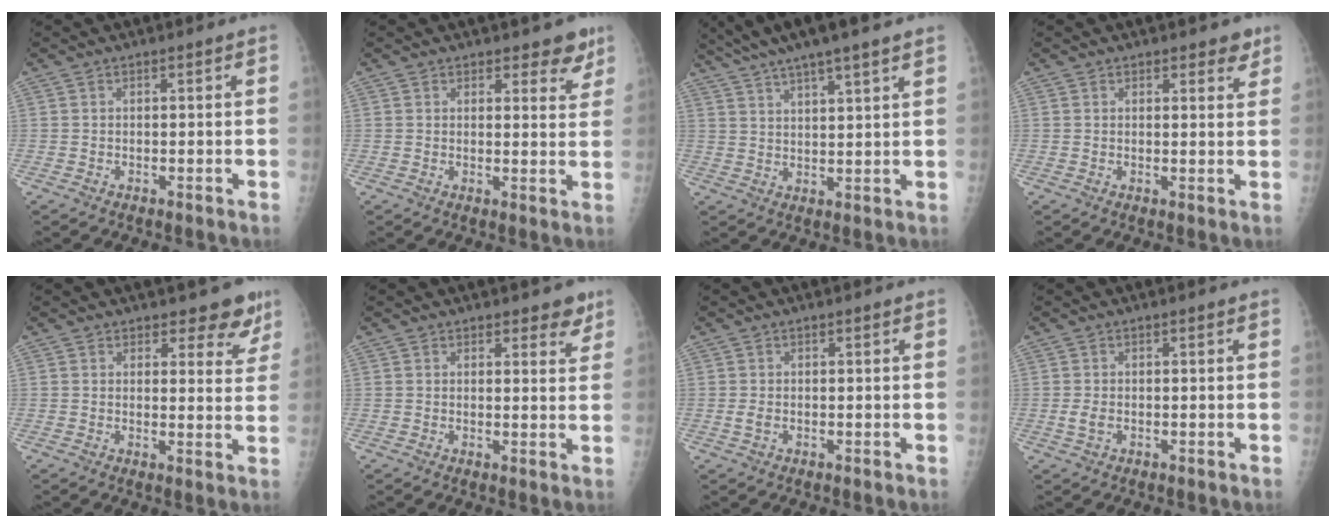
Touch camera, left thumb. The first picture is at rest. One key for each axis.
{"total": 4.6, "fx": 3.5, "fy": 2.4, "fz": 1.7, "tx": 0.013, "ty": -0.023, "tz": 0.038}
{"total": 12.1, "fx": 9.0, "fy": 1.3, "fz": 8.0, "tx": -0.137, "ty": -0.001, "tz": 0.154}
{"total": 2.9, "fx": 2.1, "fy": 1.5, "fz": 1.3, "tx": 0.008, "ty": -0.011, "tz": 0.025}
{"total": 6.2, "fx": 5.0, "fy": 3.2, "fz": 1.9, "tx": 0.014, "ty": -0.035, "tz": 0.050}
{"total": 3.6, "fx": 2.7, "fy": 1.9, "fz": 1.5, "tx": 0.010, "ty": -0.015, "tz": 0.032}
{"total": 1.3, "fx": -0.1, "fy": 0.8, "fz": 1.0, "tx": -0.023, "ty": -0.002, "tz": -0.003}
{"total": 1.9, "fx": -0.3, "fy": 1.2, "fz": 1.4, "tx": -0.032, "ty": -0.001, "tz": -0.007}